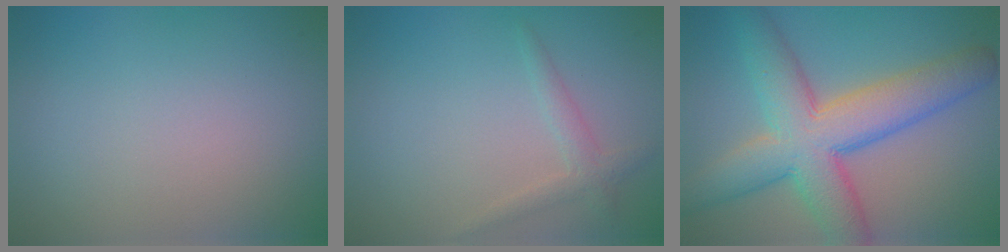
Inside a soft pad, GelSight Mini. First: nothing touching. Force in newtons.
{"total": 1.6, "press": 1.6, "slide": 0.1}
{"total": 9.4, "press": 9.4, "slide": 0.5}